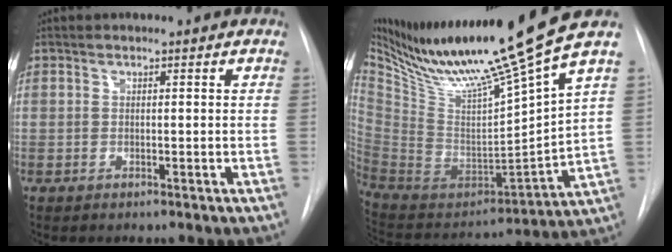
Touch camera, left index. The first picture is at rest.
{"total": 22.6, "force": [17.5, -1.4, 14.2], "torque": [-0.238, -0.042, 0.313]}